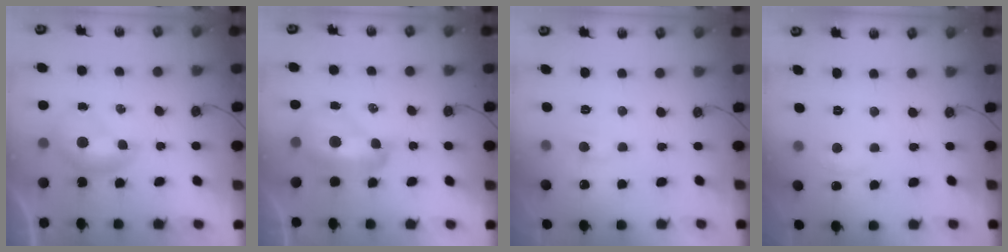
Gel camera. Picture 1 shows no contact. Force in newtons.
{"total": 5.4, "press": 5.2, "slide": 1.1}
{"total": 0.6, "press": 0.0, "slide": 0.6}
{"total": 2.5, "press": 2.5, "slide": 0.5}